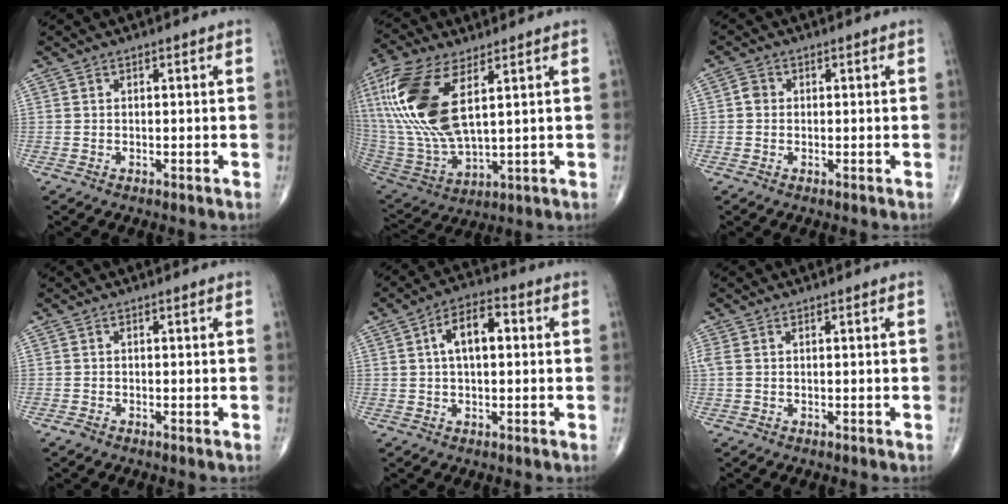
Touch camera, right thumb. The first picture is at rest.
{"total": 21.6, "force": [6.7, 9.5, 18.2], "torque": [-0.415, -0.024, 0.134]}
{"total": 1.8, "force": [0.0, 1.6, 0.8], "torque": [-0.008, 0.004, -0.004]}
{"total": 0.9, "force": [-0.6, 0.3, 0.6], "torque": [-0.014, -0.002, -0.015]}
{"total": 8.0, "force": [1.3, 4.0, 6.8], "torque": [-0.108, 0.018, 0.015]}
{"total": 2.0, "force": [0.3, 1.2, 1.6], "torque": [-0.063, 0.013, 0.009]}